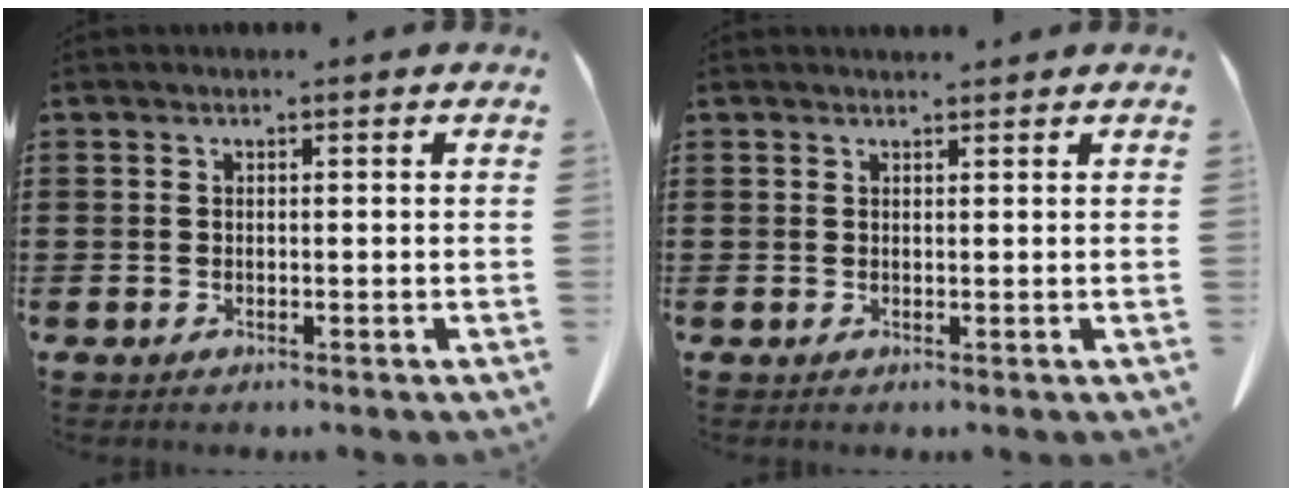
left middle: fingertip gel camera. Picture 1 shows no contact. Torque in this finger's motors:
{"motor_torque": [-0.12, 0.11, 0.00, 0.00]}